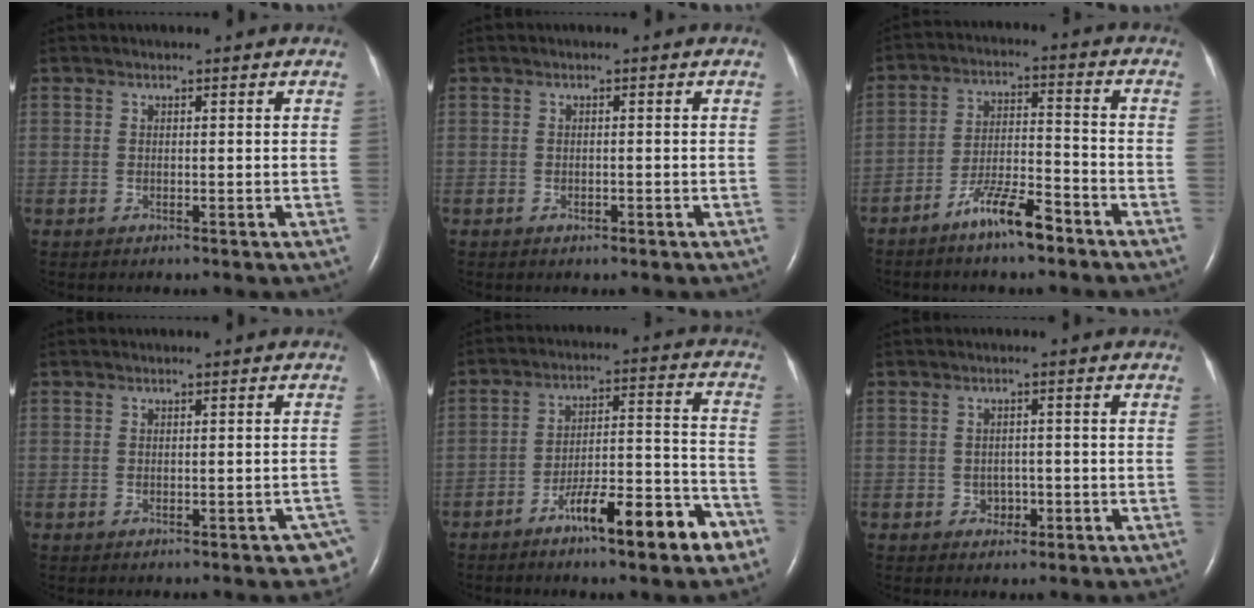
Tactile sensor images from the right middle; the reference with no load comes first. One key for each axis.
{"total": 0.7, "fx": -0.4, "fy": 0.3, "fz": 0.4, "tx": -0.010, "ty": 0.000, "tz": -0.005}
{"total": 8.0, "fx": -5.8, "fy": 1.2, "fz": 5.4, "tx": -0.104, "ty": -0.003, "tz": -0.108}
{"total": 3.2, "fx": -2.3, "fy": 1.2, "fz": 1.9, "tx": -0.006, "ty": 0.005, "tz": -0.027}
{"total": 12.6, "fx": -8.1, "fy": 2.3, "fz": 9.4, "tx": -0.137, "ty": 0.021, "tz": -0.123}
{"total": 2.0, "fx": -0.9, "fy": 1.6, "fz": 0.9, "tx": -0.010, "ty": 0.005, "tz": -0.008}